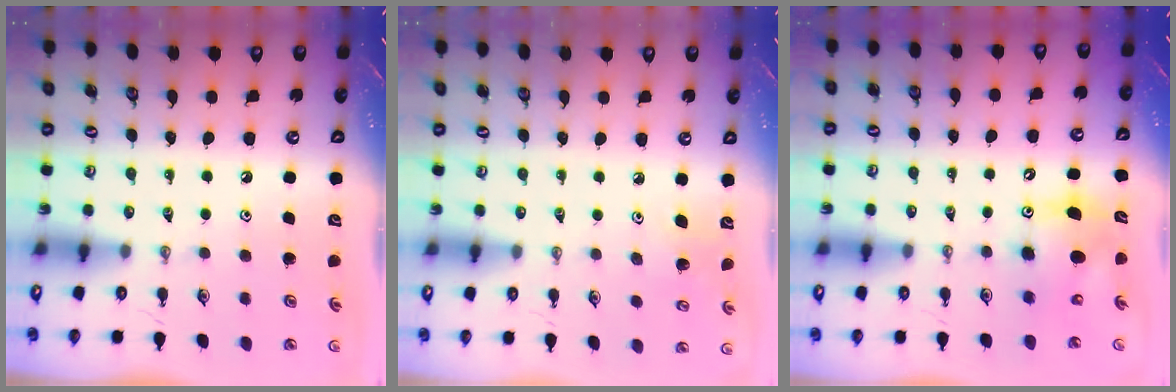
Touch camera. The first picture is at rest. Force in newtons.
{"total": 3.8, "press": 3.8, "slide": 0.3}
{"total": 9.1, "press": 9.0, "slide": 1.8}